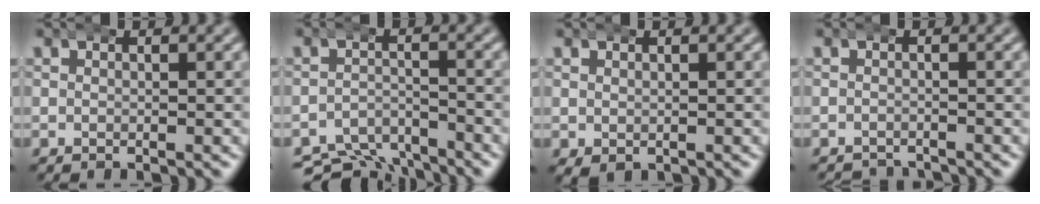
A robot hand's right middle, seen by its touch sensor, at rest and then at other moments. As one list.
[{"total": 6.6, "force": [-5.5, 3.0, 1.9], "torque": [-0.021, -0.021, -0.096]}, {"total": 1.7, "force": [-0.3, 1.3, 1.0], "torque": [-0.021, -0.008, 0.003]}, {"total": 3.2, "force": [-3.1, 0.4, 0.1], "torque": [0.000, -0.012, -0.050]}]